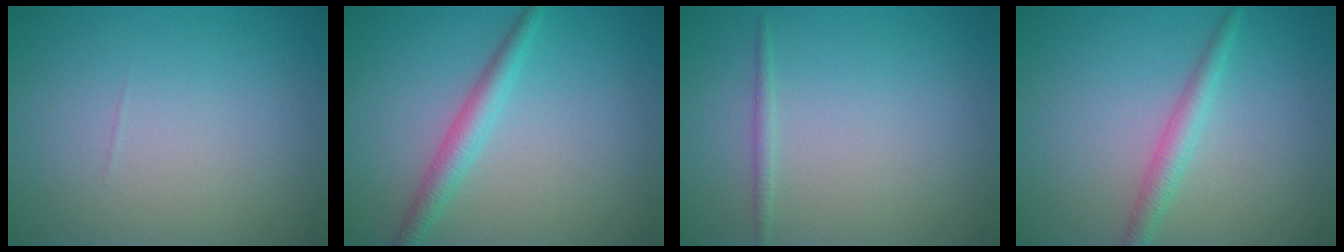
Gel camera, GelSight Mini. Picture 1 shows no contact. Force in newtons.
{"total": 2.6, "press": 2.6, "slide": 0.0}
{"total": 0.8, "press": 0.8, "slide": 0.0}
{"total": 2.2, "press": 2.2, "slide": 0.1}